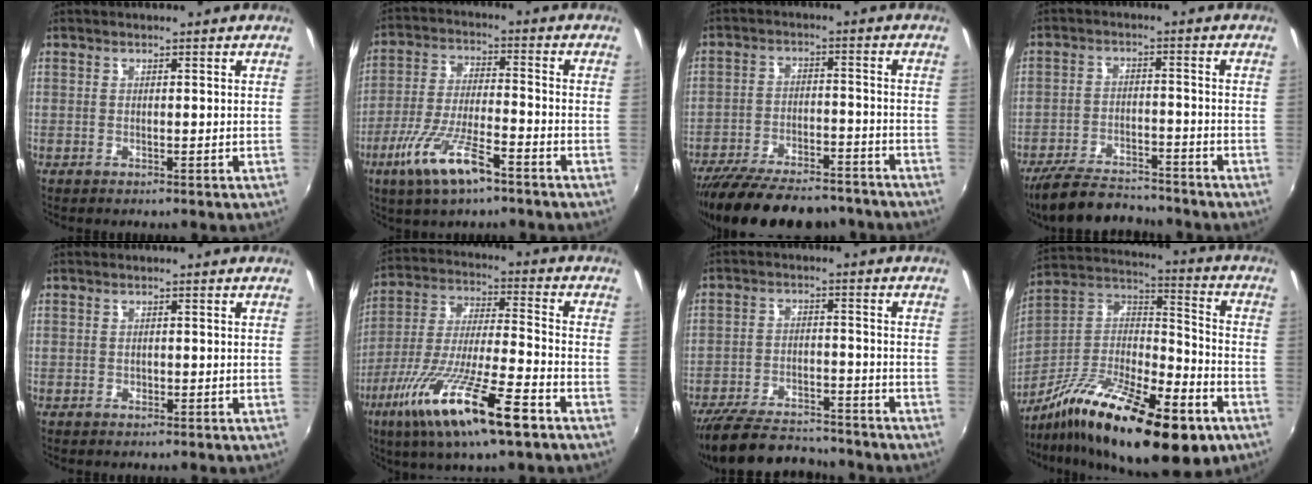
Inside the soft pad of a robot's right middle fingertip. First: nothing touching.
{"total": 12.2, "force": [-7.1, 3.1, 9.4], "torque": [-0.199, -0.014, -0.131]}
{"total": 21.1, "force": [-17.7, 6.6, 9.3], "torque": [-0.187, -0.020, -0.251]}
{"total": 12.8, "force": [-11.2, 3.4, 5.1], "torque": [-0.126, -0.011, -0.184]}
{"total": 0.7, "force": [-0.3, 0.6, 0.1], "torque": [-0.002, -0.001, -0.003]}
{"total": 19.7, "force": [-10.9, 3.1, 16.1], "torque": [-0.315, -0.050, -0.198]}
{"total": 17.3, "force": [-15.0, 5.0, 7.1], "torque": [-0.164, -0.016, -0.232]}
{"total": 28.6, "force": [-16.3, 9.9, 21.2], "torque": [-0.360, -0.013, -0.264]}